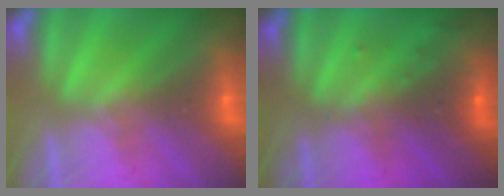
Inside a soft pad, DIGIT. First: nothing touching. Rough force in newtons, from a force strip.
{"total": 2.8}